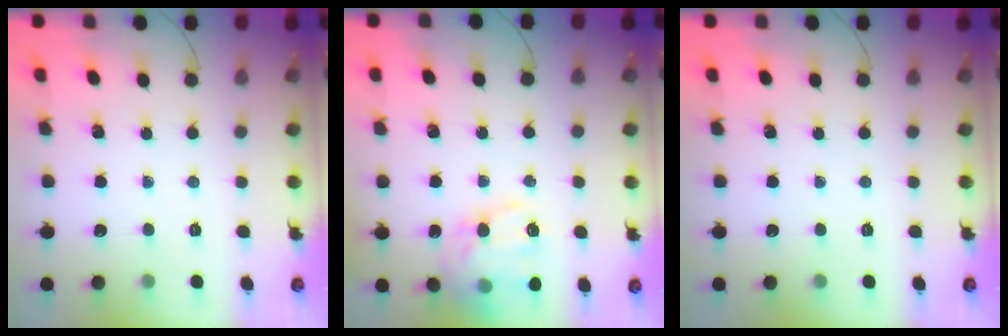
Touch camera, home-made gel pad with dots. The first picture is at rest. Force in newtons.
{"total": 15.1, "press": 14.9, "slide": 2.5}
{"total": 0.0}